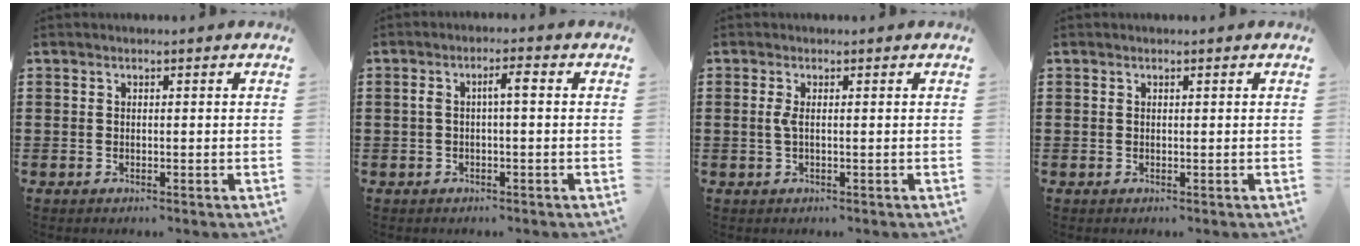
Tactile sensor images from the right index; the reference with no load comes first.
{"total": 2.8, "force": [0.0, 0.5, 2.8], "torque": [-0.054, 0.007, -0.004]}
{"total": 1.6, "force": [-0.1, 0.2, 1.6], "torque": [-0.033, -0.002, -0.002]}
{"total": 0.0}